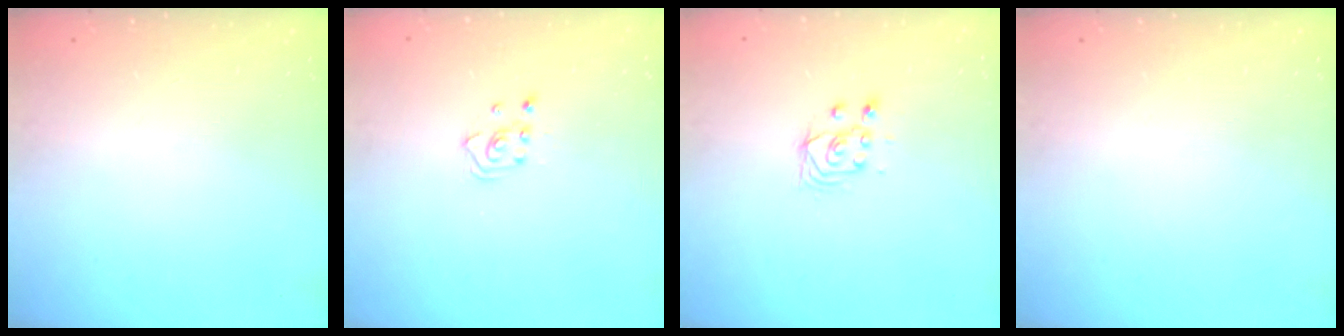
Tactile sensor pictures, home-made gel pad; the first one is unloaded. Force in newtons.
{"total": 2.5, "press": 2.5, "slide": 0.3}
{"total": 4.1, "press": 3.9, "slide": 1.3}
{"total": 0.0}